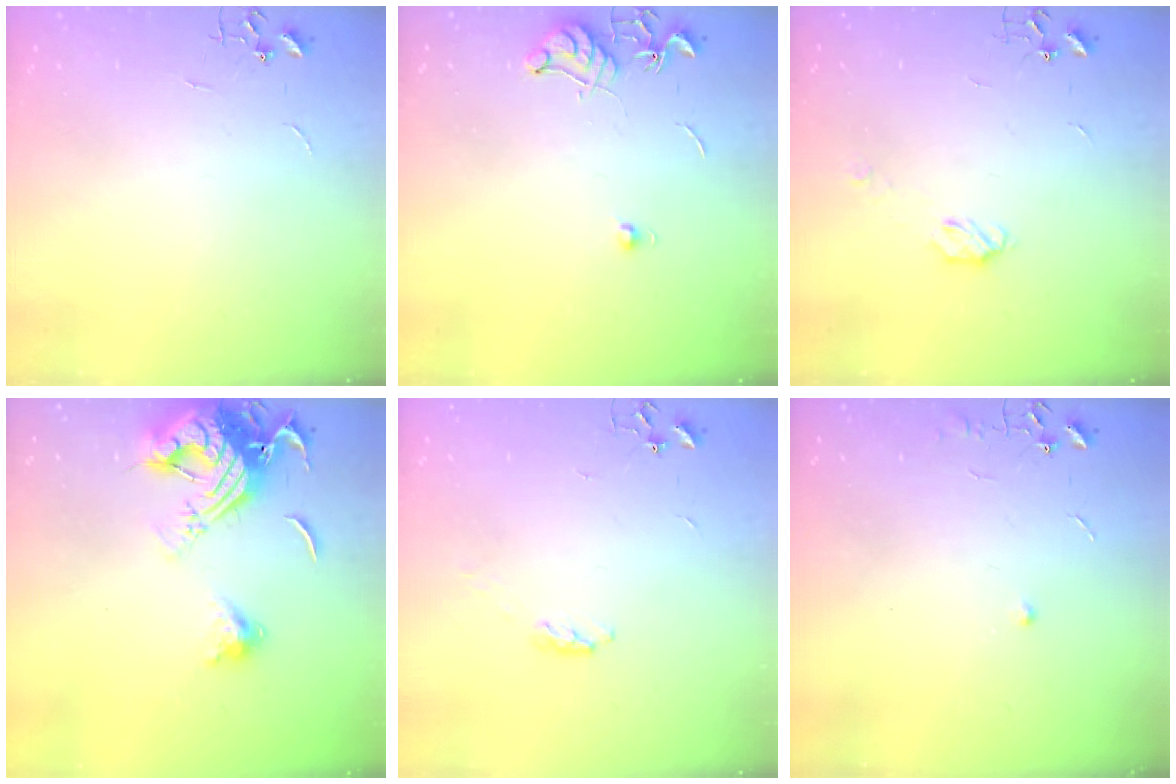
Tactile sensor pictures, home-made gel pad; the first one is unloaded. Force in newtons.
{"total": 7.8, "press": 7.8, "slide": 0.7}
{"total": 5.0, "press": 4.9, "slide": 0.4}
{"total": 17.1, "press": 17.0, "slide": 1.9}
{"total": 3.2, "press": 3.2, "slide": 0.5}
{"total": 5.8, "press": 5.8, "slide": 0.7}